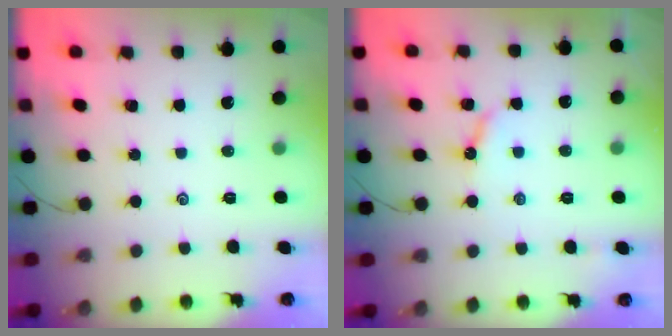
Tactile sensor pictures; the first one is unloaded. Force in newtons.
{"total": 5.0, "press": 4.9, "slide": 0.4}